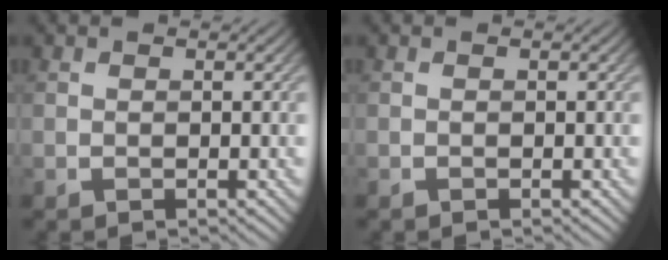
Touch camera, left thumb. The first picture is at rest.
{"total": 0.0}